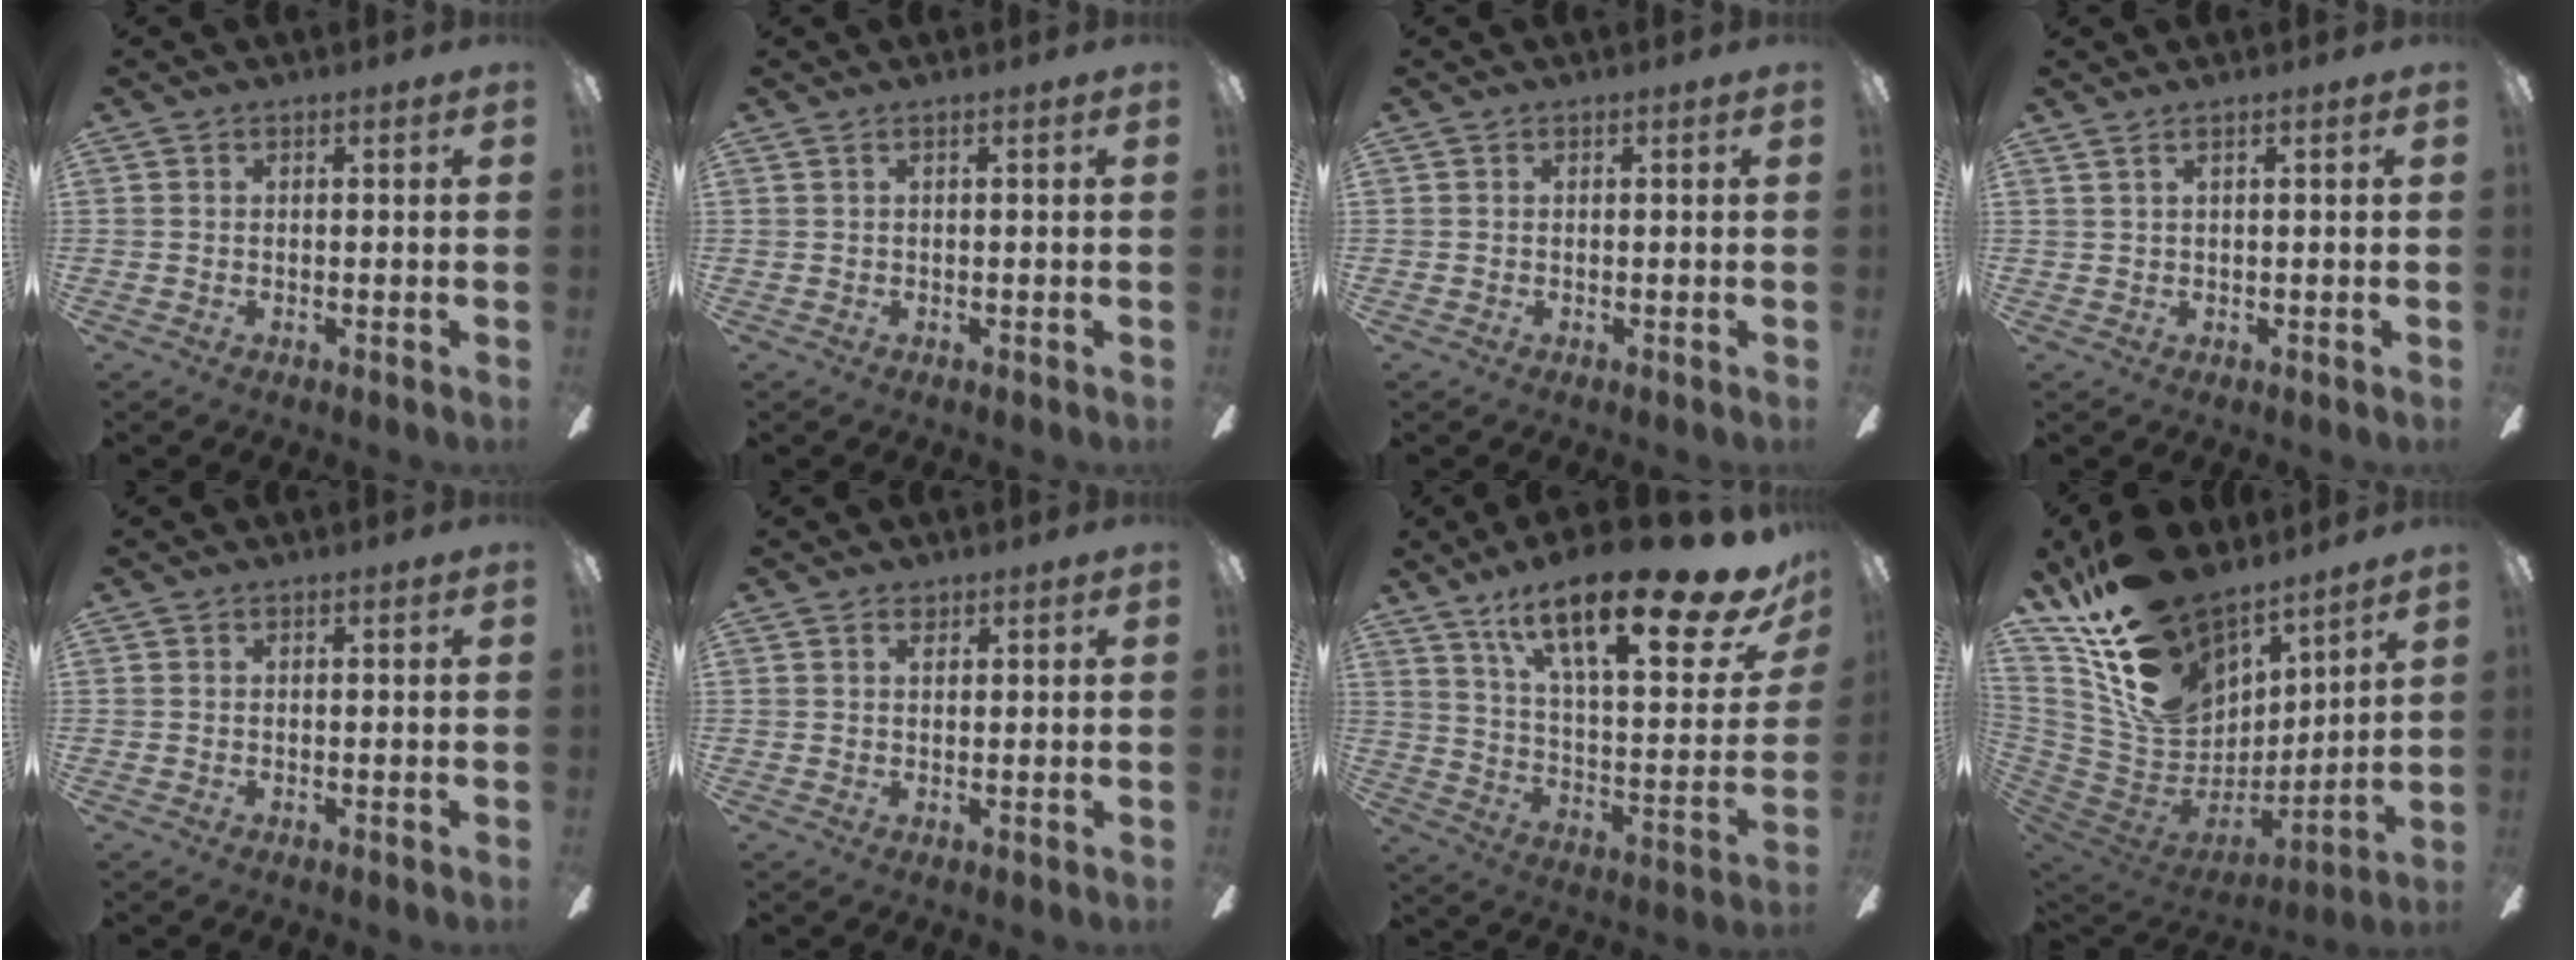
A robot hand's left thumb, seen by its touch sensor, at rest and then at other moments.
{"total": 0.6, "force": [0.1, 0.2, 0.6], "torque": [-0.011, 0.001, 0.002]}
{"total": 0.0}
{"total": 1.1, "force": [0.6, 0.3, 0.9], "torque": [-0.019, 0.000, 0.011]}
{"total": 0.0}
{"total": 1.6, "force": [1.1, 1.0, 0.6], "torque": [-0.004, -0.001, 0.020]}
{"total": 26.3, "force": [16.8, 7.1, 19.0], "torque": [-0.288, -0.098, 0.266]}
{"total": 22.6, "force": [16.0, 12.7, 9.6], "torque": [-0.186, -0.105, 0.310]}